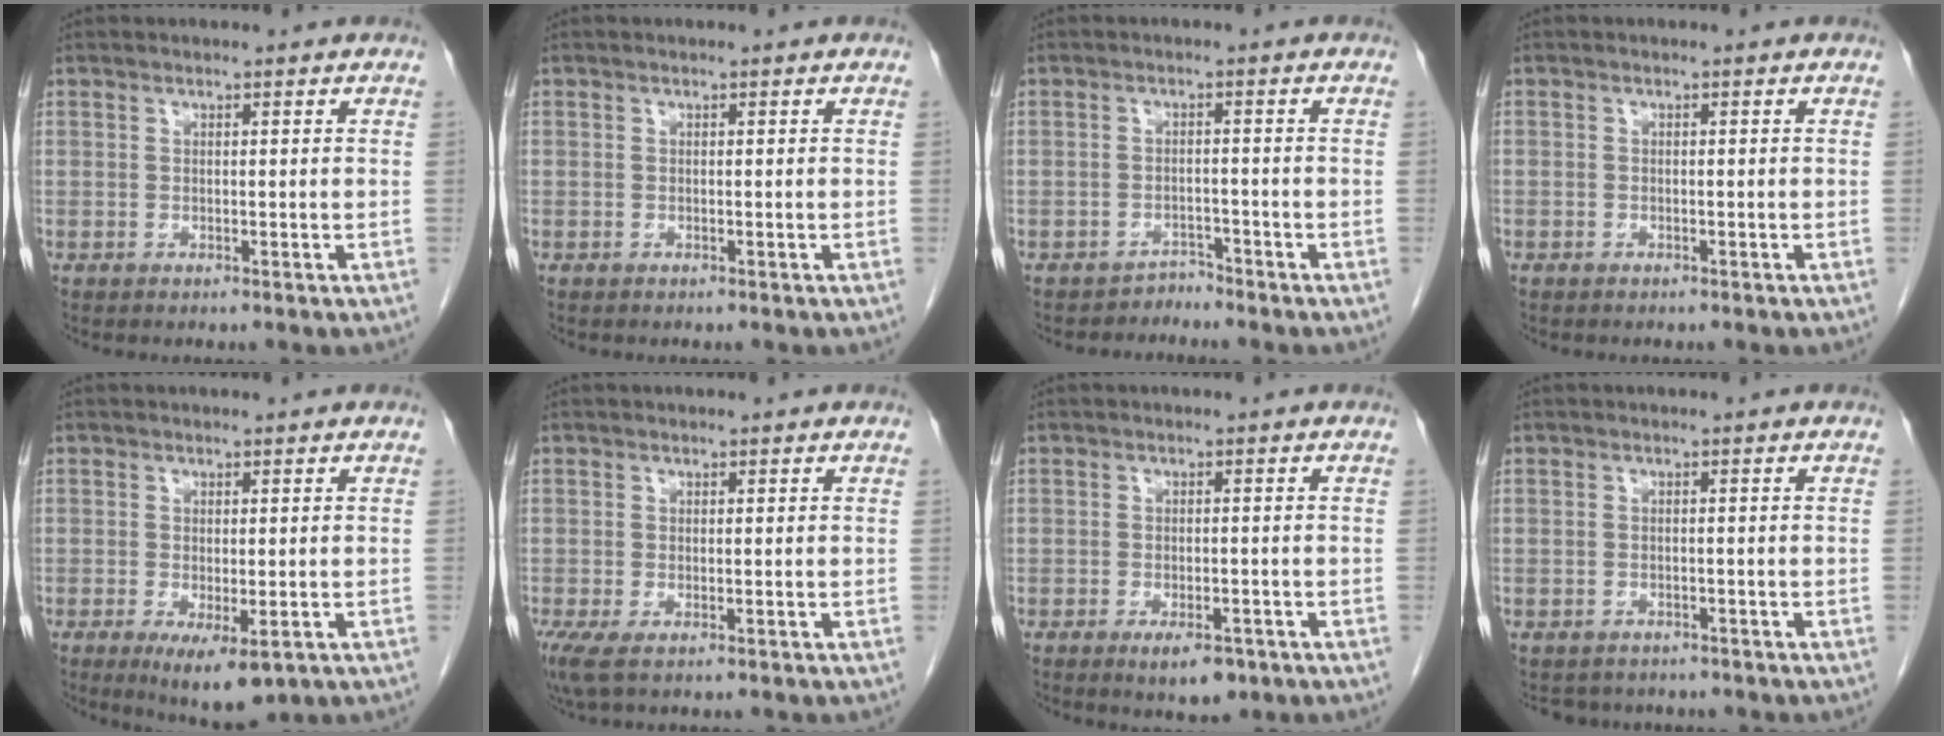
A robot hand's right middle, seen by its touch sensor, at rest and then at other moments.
{"total": 0.0}
{"total": 1.8, "force": [-1.7, 0.2, -0.7], "torque": [0.018, -0.005, -0.028]}
{"total": 0.7, "force": [-0.5, 0.5, 0.0], "torque": [-0.007, 0.004, -0.011]}
{"total": 6.6, "force": [-2.9, 2.1, 5.5], "torque": [-0.077, -0.019, -0.035]}
{"total": 3.0, "force": [-1.3, 0.9, 2.5], "torque": [-0.058, -0.015, -0.018]}
{"total": 4.4, "force": [-2.5, 1.8, 3.2], "torque": [-0.050, -0.005, -0.030]}
{"total": 3.1, "force": [-2.7, 1.4, 0.0], "torque": [-0.004, 0.000, -0.037]}